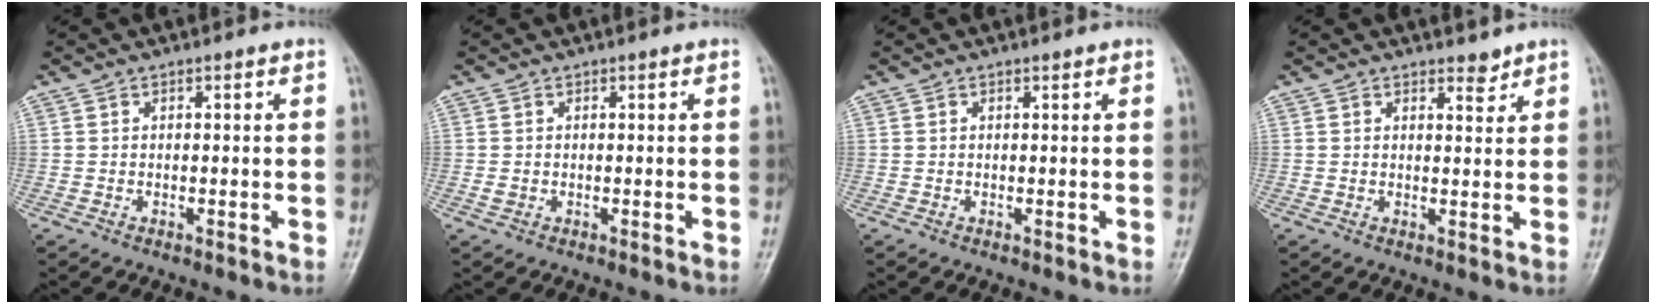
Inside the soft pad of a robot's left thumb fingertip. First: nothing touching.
{"total": 0.9, "force": [0.1, 0.8, 0.4], "torque": [-0.005, 0.000, 0.004]}
{"total": 0.0}
{"total": 2.1, "force": [1.8, 0.8, 0.6], "torque": [0.005, -0.014, 0.025]}